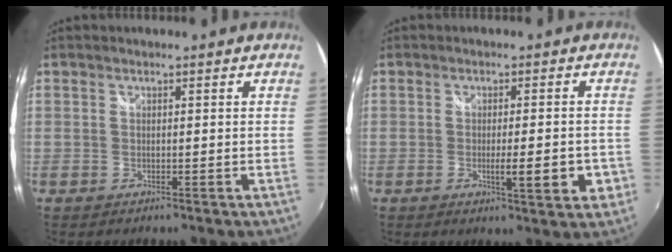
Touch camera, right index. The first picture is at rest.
{"total": 7.0, "force": [-2.3, 1.3, 6.5], "torque": [-0.101, -0.019, -0.029]}